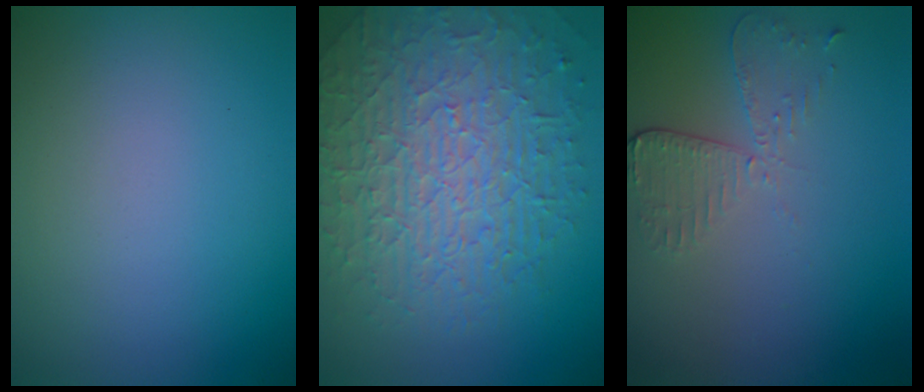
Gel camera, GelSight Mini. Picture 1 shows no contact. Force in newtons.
{"total": 9.8, "press": 6.4, "slide": 7.4}
{"total": 2.7, "press": 2.4, "slide": 1.2}